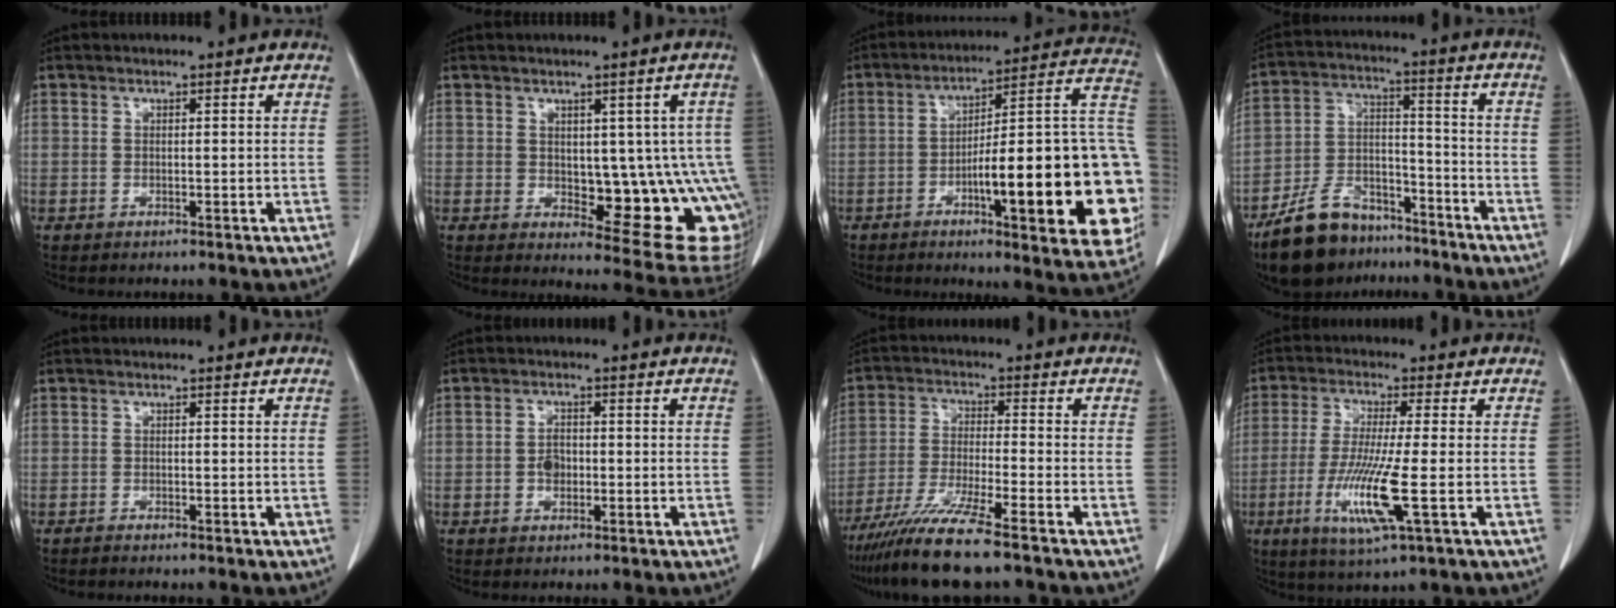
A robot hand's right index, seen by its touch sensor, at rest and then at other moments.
{"total": 13.3, "force": [-0.6, 5.8, 11.9], "torque": [-0.110, 0.001, 0.009]}
{"total": 26.6, "force": [-6.0, 4.5, 25.5], "torque": [-0.265, 0.018, -0.078]}
{"total": 12.6, "force": [-9.7, 6.0, 5.2], "torque": [-0.101, 0.013, -0.167]}
{"total": 1.0, "force": [-0.9, 0.0, 0.5], "torque": [-0.010, -0.002, -0.012]}
{"total": 2.7, "force": [-0.6, 1.7, 2.0], "torque": [-0.034, 0.004, -0.010]}
{"total": 10.9, "force": [-8.5, -0.6, 6.8], "torque": [-0.126, -0.036, -0.151]}
{"total": 10.7, "force": [-3.1, 0.1, 10.3], "torque": [-0.212, -0.026, -0.062]}